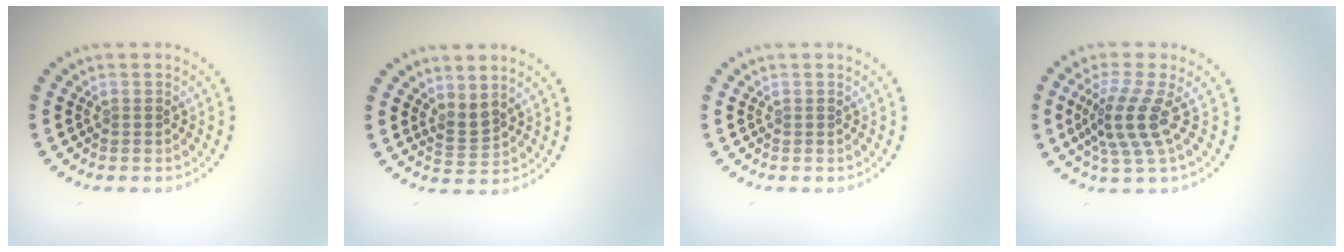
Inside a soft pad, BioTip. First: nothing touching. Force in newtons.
{"total": 1.8, "press": 1.3, "slide": 1.2}
{"total": 0.0}
{"total": 3.9, "press": 2.9, "slide": 2.7}